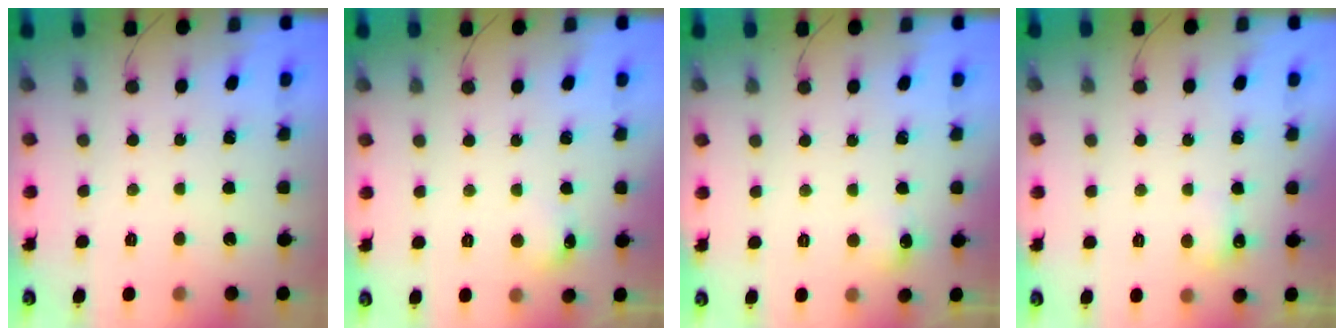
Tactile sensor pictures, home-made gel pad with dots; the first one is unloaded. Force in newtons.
{"total": 5.9, "press": 5.6, "slide": 1.7}
{"total": 5.4, "press": 5.3, "slide": 1.3}
{"total": 4.1, "press": 3.9, "slide": 1.1}